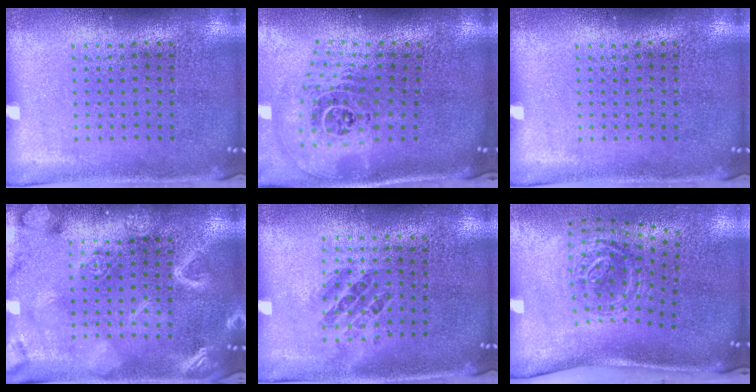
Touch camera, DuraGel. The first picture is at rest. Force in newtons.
{"total": 2.8, "press": 1.9, "slide": 2.1}
{"total": 0.0}
{"total": 4.7, "press": 4.7, "slide": 0.5}
{"total": 0.9, "press": 0.7, "slide": 0.4}
{"total": 1.8, "press": 1.2, "slide": 1.3}